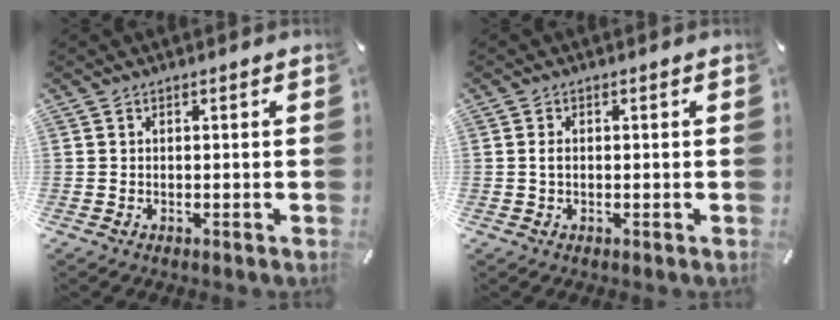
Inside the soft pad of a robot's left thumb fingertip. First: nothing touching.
{"total": 1.3, "force": [-0.1, 0.8, 1.0], "torque": [-0.021, 0.003, -0.003]}